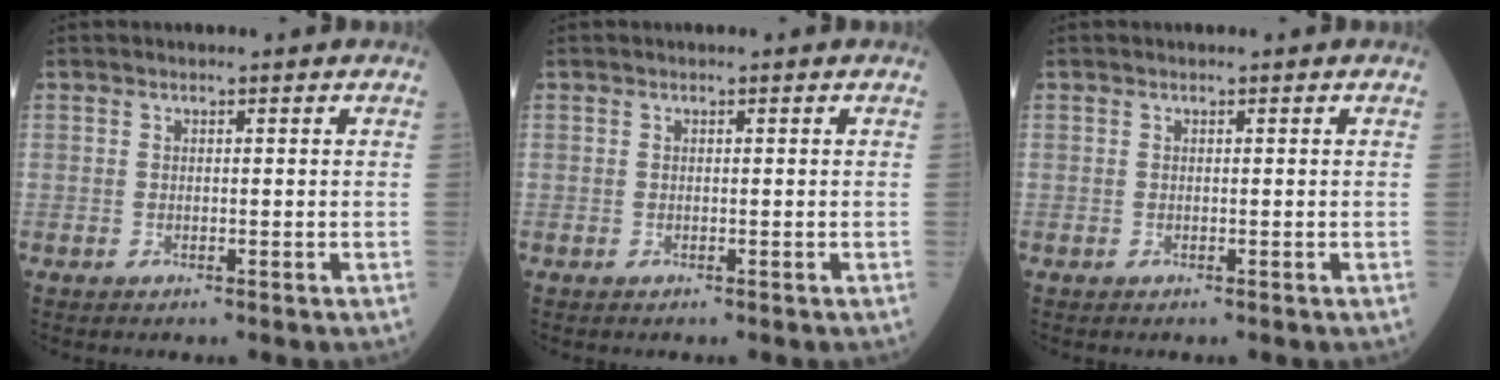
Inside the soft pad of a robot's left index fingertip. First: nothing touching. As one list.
[{"total": 0.0}, {"total": 0.0}]